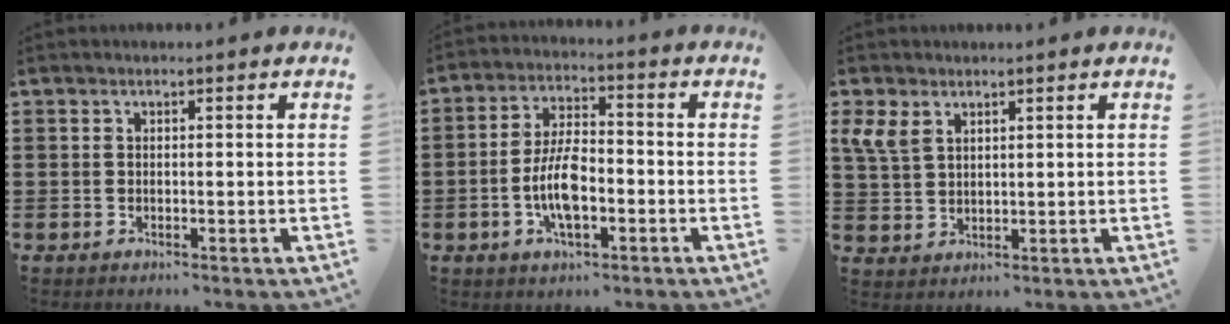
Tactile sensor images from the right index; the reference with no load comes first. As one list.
[{"total": 7.9, "force": [-2.2, 3.3, 6.8], "torque": [-0.156, -0.003, -0.048]}, {"total": 4.4, "force": [2.5, 2.7, 2.5], "torque": [-0.069, 0.005, 0.046]}]